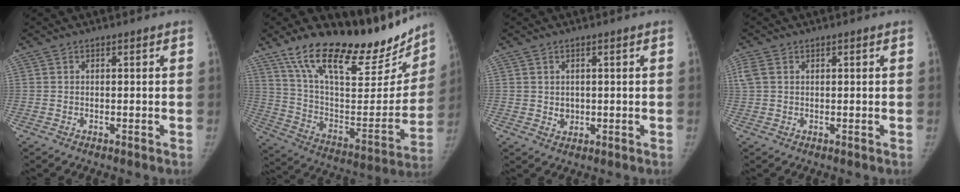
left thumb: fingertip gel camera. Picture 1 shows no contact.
{"total": 28.5, "force": [21.5, 10.3, 15.6], "torque": [-0.204, -0.085, 0.344]}
{"total": 1.9, "force": [0.2, 1.8, 0.8], "torque": [-0.006, -0.004, 0.010]}
{"total": 2.6, "force": [1.1, 1.6, 1.8], "torque": [-0.058, 0.010, 0.028]}